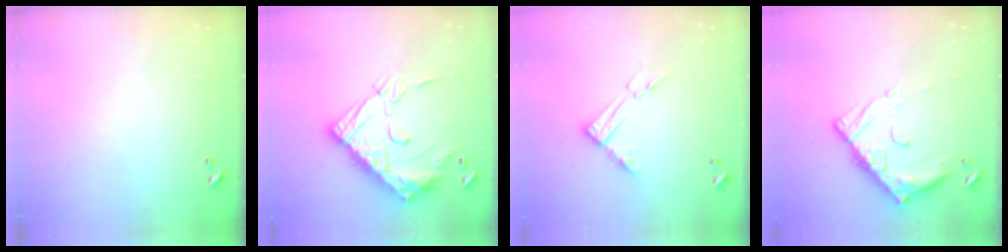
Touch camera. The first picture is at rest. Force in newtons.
{"total": 21.0, "press": 21.0, "slide": 1.6}
{"total": 8.9, "press": 8.9, "slide": 0.8}
{"total": 14.4, "press": 14.4, "slide": 1.3}